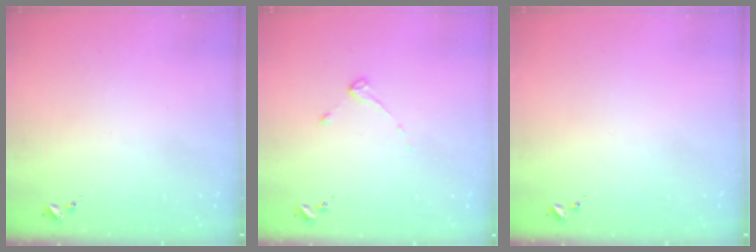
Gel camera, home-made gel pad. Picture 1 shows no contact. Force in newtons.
{"total": 2.6, "press": 2.5, "slide": 0.4}
{"total": 0.0}